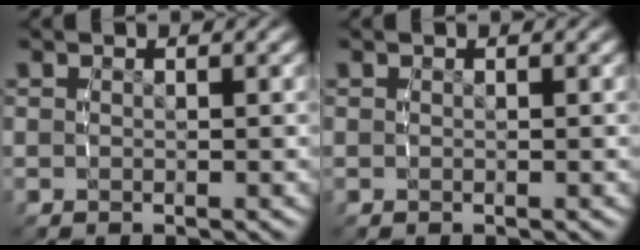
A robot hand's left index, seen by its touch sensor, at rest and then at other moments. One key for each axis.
{"total": 0.0}